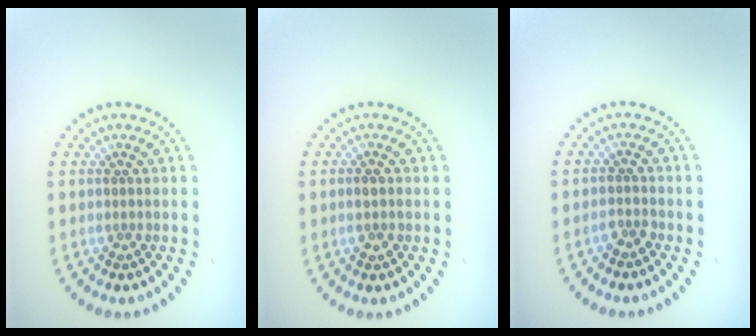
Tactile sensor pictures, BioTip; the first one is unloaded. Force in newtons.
{"total": 1.4, "press": 1.4, "slide": 0.5}
{"total": 1.2, "press": 1.1, "slide": 0.6}